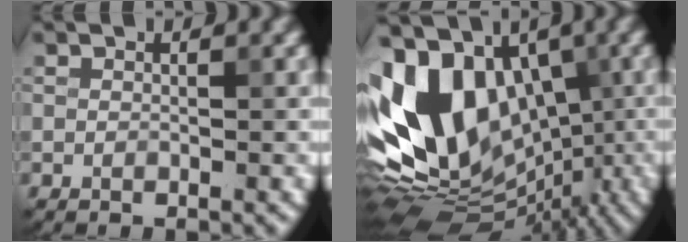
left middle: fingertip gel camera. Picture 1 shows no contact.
{"total": 14.7, "force": [0.3, 10.4, 10.4], "torque": [-0.195, 0.018, -0.012]}